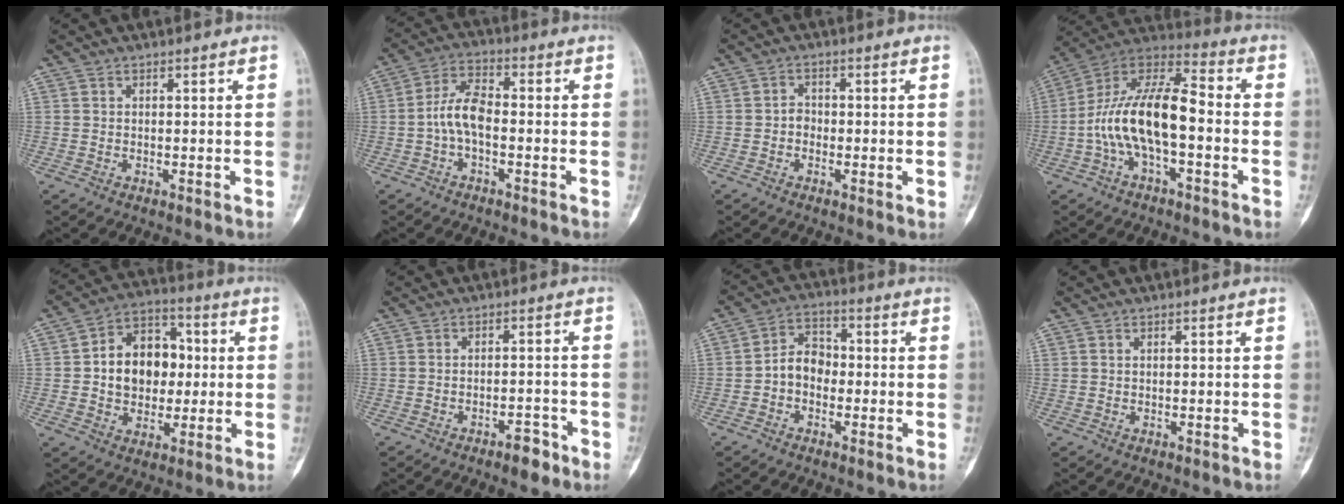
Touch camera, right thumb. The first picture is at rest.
{"total": 7.0, "force": [-1.4, 3.5, 5.9], "torque": [-0.116, 0.027, -0.034]}
{"total": 2.3, "force": [-0.5, 1.7, 1.4], "torque": [-0.002, 0.007, -0.019]}
{"total": 16.6, "force": [-2.8, 7.2, 14.6], "torque": [-0.269, 0.056, -0.056]}
{"total": 14.1, "force": [0.7, 10.6, 9.2], "torque": [-0.100, 0.023, 0.009]}
{"total": 3.6, "force": [-2.6, 1.4, 2.1], "torque": [-0.022, 0.021, -0.037]}
{"total": 6.4, "force": [-1.4, 4.9, 3.9], "torque": [-0.046, 0.028, -0.039]}
{"total": 0.0}